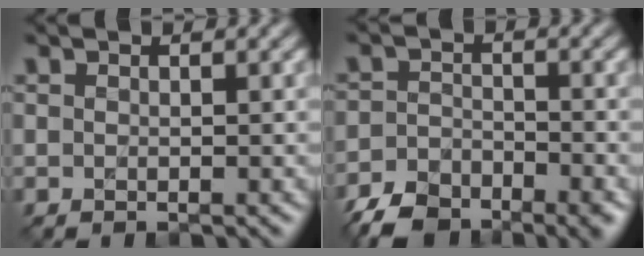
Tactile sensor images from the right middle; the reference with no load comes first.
{"total": 6.9, "force": [-5.6, 2.8, 2.9], "torque": [-0.044, -0.023, -0.095]}